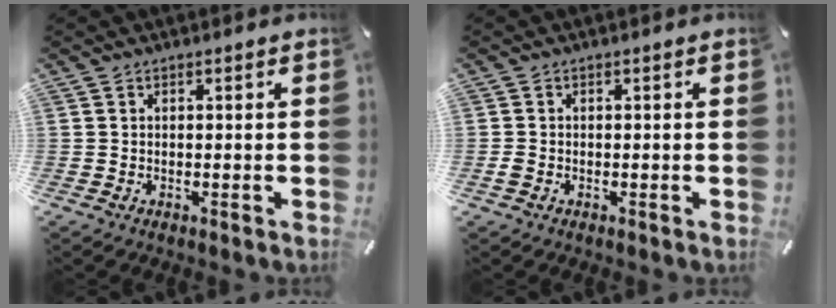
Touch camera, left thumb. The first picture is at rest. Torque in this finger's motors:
{"motor_torque": [-0.43, -0.54, -0.44, 0.37, -0.07]}